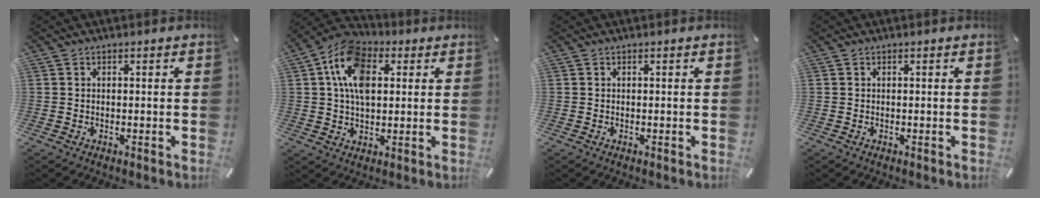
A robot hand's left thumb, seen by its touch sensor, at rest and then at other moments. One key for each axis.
{"total": 13.8, "fx": 3.1, "fy": 9.7, "fz": 9.3, "tx": -0.176, "ty": 0.008, "tz": 0.057}
{"total": 0.0}
{"total": 0.0}